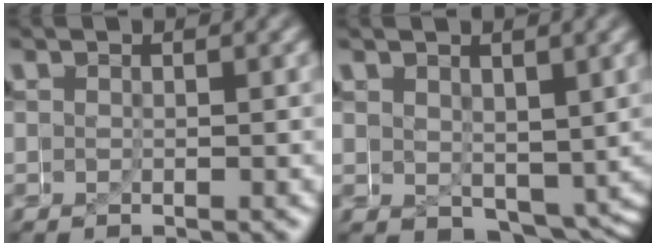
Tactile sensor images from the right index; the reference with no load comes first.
{"total": 2.4, "force": [-1.3, 1.5, 1.4], "torque": [-0.026, -0.027, -0.006]}